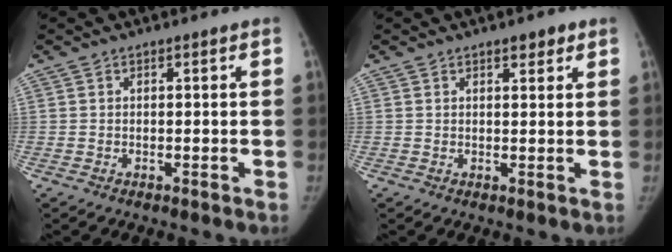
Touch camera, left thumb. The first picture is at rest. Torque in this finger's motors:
{"motor_torque": [-0.09, 0.01, 0.06, 0.23, 0.00]}